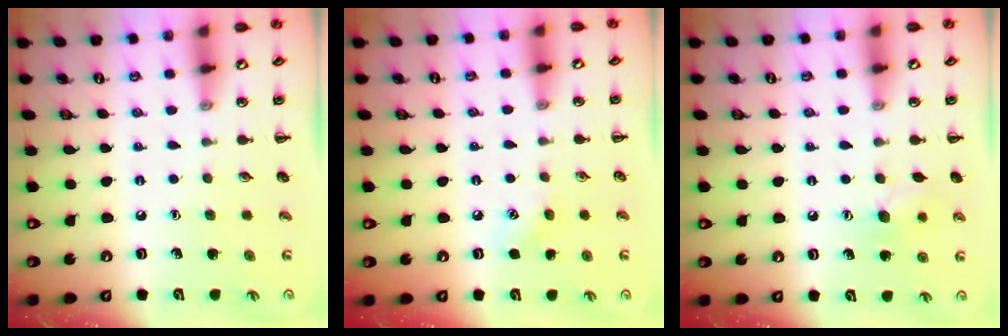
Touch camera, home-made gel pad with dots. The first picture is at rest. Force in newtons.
{"total": 3.7, "press": 3.5, "slide": 1.1}
{"total": 7.8, "press": 7.6, "slide": 1.9}